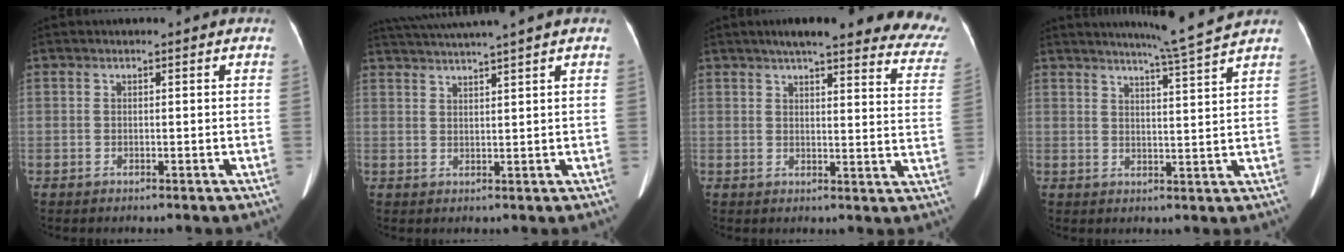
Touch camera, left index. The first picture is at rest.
{"total": 8.3, "force": [7.4, -1.8, 3.4], "torque": [-0.059, 0.021, 0.111]}
{"total": 22.9, "force": [20.1, 3.6, 10.4], "torque": [-0.113, -0.036, 0.215]}
{"total": 7.4, "force": [6.7, -2.2, 2.5], "torque": [-0.045, -0.019, 0.094]}